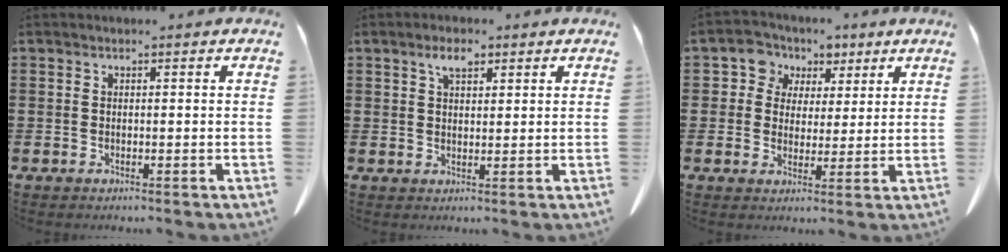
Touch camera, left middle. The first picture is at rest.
{"total": 3.2, "force": [2.0, 1.3, 2.1], "torque": [-0.039, 0.003, 0.033]}
{"total": 5.7, "force": [2.5, 5.0, 0.8], "torque": [-0.050, 0.009, 0.042]}